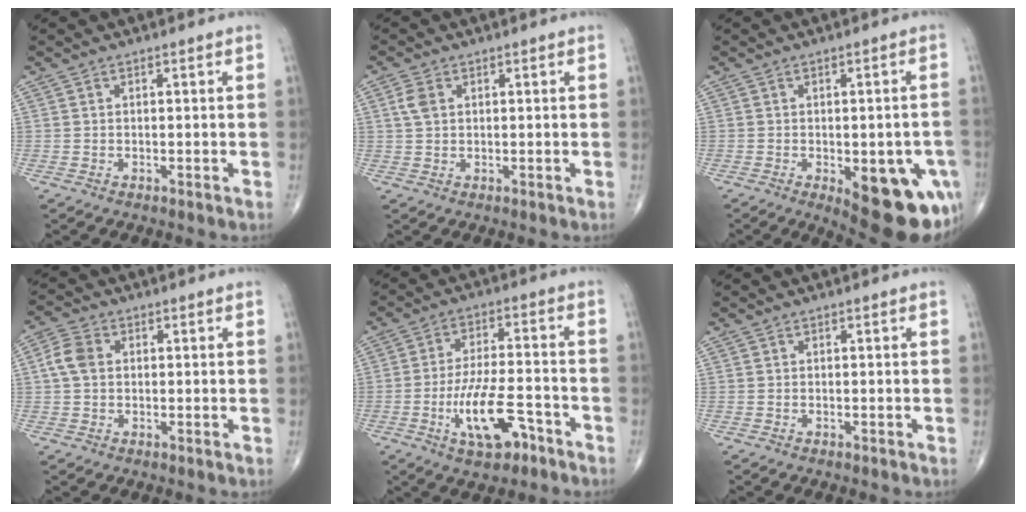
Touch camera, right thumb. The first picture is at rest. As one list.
[{"total": 3.0, "force": [0.9, 2.0, 2.0], "torque": [-0.045, 0.005, 0.018]}, {"total": 17.4, "force": [-6.6, 7.4, 14.3], "torque": [-0.121, 0.000, -0.068]}, {"total": 4.8, "force": [0.5, 3.5, 3.2], "torque": [-0.067, 0.012, 0.005]}, {"total": 11.3, "force": [-5.2, 4.2, 9.0], "torque": [-0.163, 0.027, -0.085]}, {"total": 0.0}]